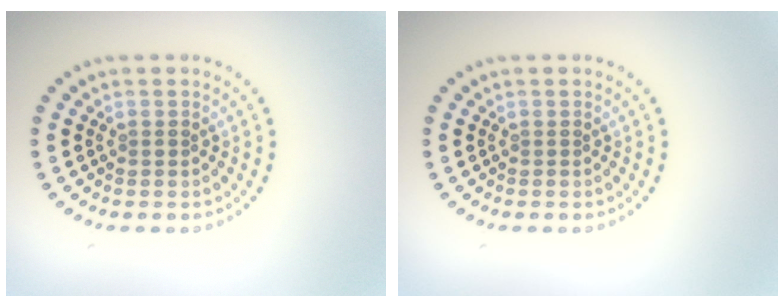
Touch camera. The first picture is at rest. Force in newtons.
{"total": 0.0}